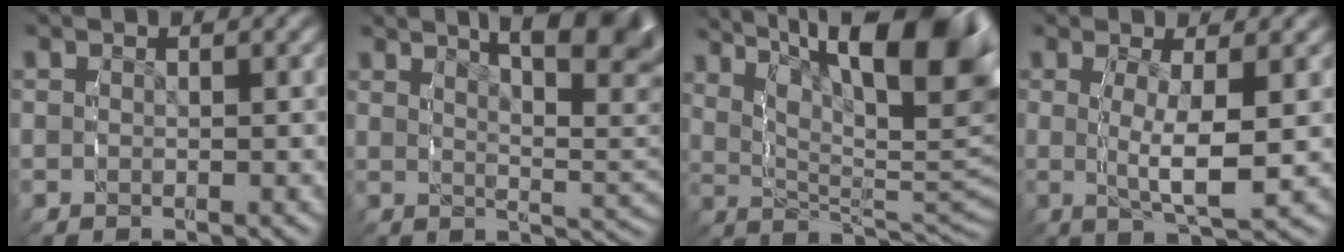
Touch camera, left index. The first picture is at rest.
{"total": 13.0, "force": [5.9, 5.3, 10.2], "torque": [-0.096, 0.026, 0.071]}
{"total": 17.4, "force": [5.7, 8.7, 13.9], "torque": [-0.174, 0.010, 0.076]}
{"total": 5.6, "force": [0.0, 1.8, 5.4], "torque": [-0.095, -0.010, -0.001]}